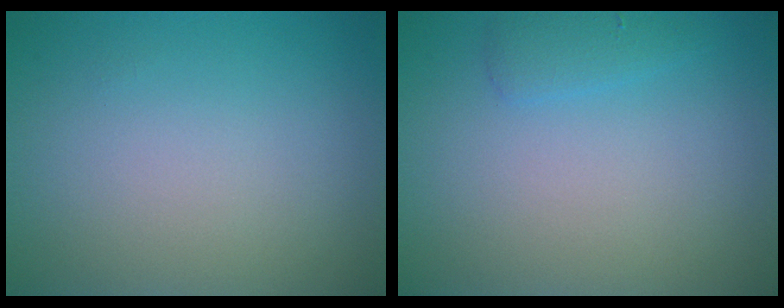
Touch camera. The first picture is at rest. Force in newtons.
{"total": 1.3, "press": 1.3, "slide": 0.1}